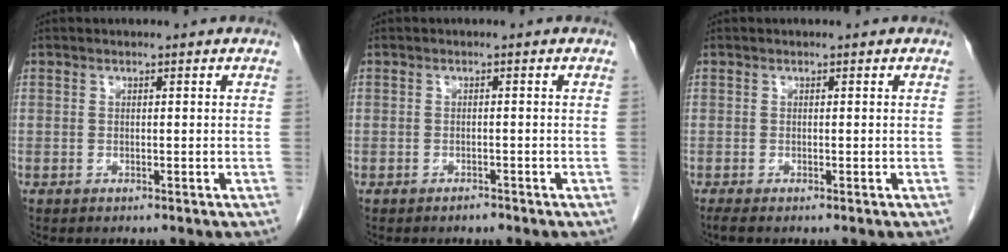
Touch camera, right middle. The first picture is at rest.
{"total": 0.8, "force": [-0.7, 0.3, 0.2], "torque": [-0.006, 0.000, -0.010]}
{"total": 0.7, "force": [-0.5, -0.1, 0.4], "torque": [-0.011, -0.001, -0.008]}